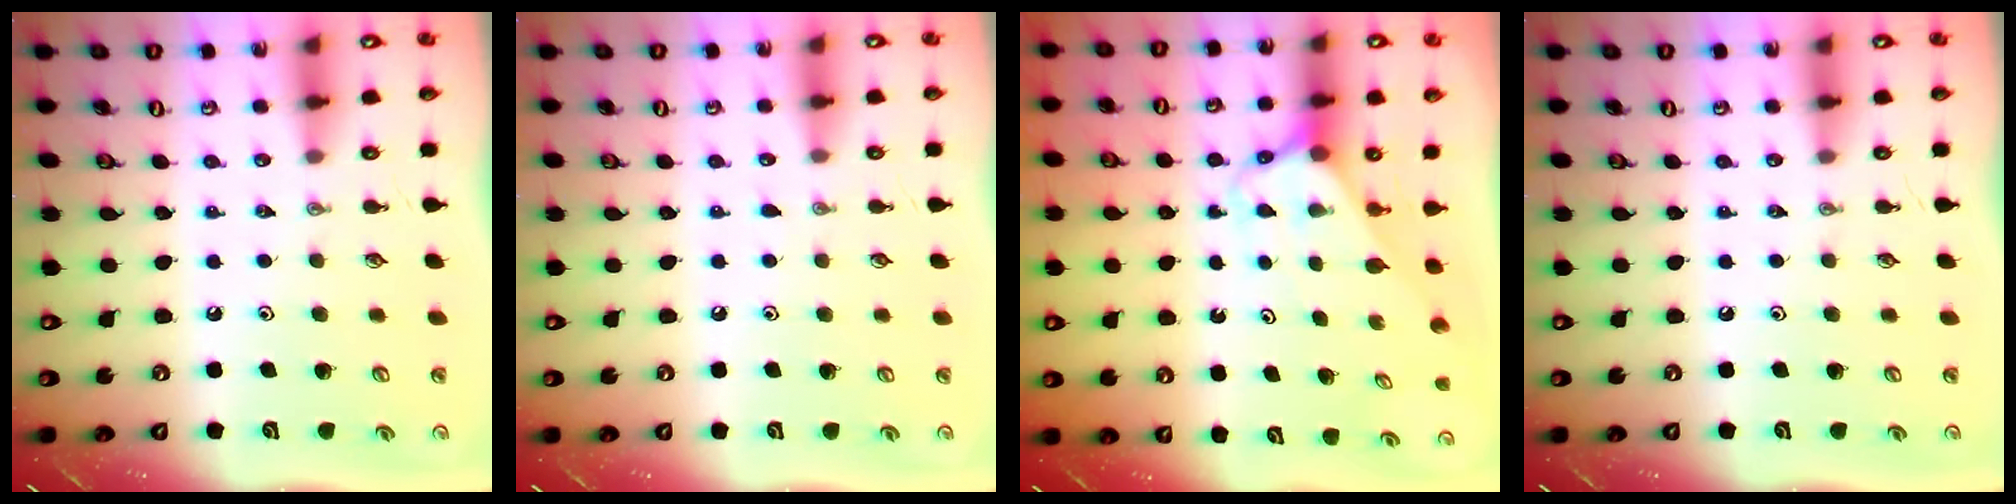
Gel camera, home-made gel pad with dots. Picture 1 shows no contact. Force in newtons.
{"total": 2.8, "press": 2.8, "slide": 0.3}
{"total": 2.9, "press": 2.9, "slide": 0.2}
{"total": 0.0}